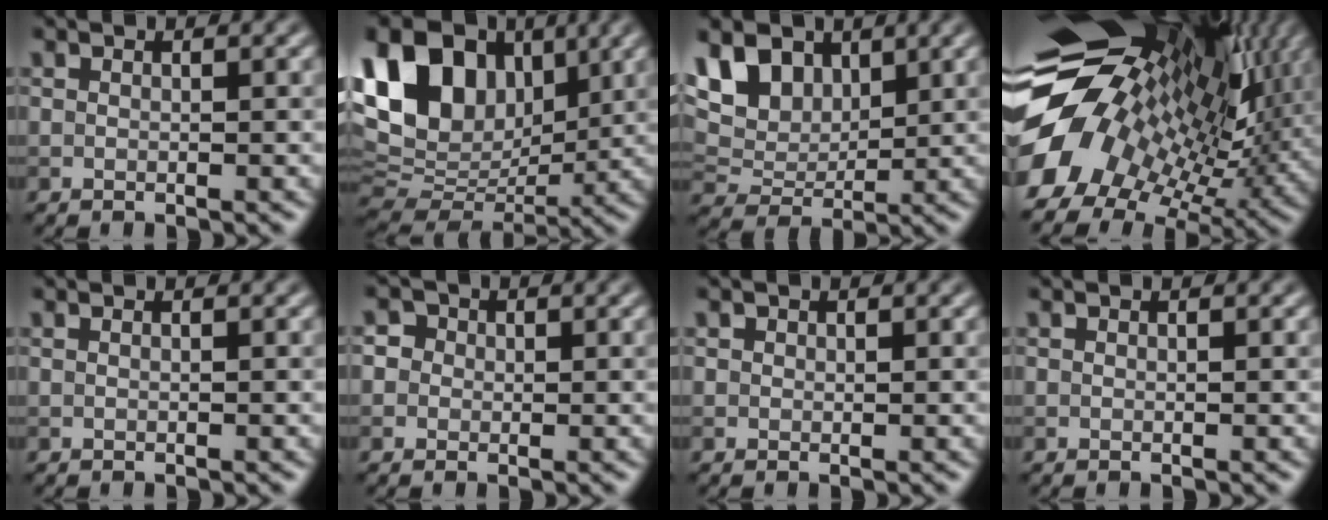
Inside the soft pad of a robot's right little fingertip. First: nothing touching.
{"total": 14.6, "force": [5.3, 9.8, 9.4], "torque": [-0.191, 0.038, 0.096]}
{"total": 8.1, "force": [4.2, 5.1, 4.7], "torque": [-0.112, 0.012, 0.068]}
{"total": 15.9, "force": [2.2, 10.7, 11.5], "torque": [-0.225, -0.009, 0.065]}
{"total": 0.0}
{"total": 3.3, "force": [1.0, 2.9, 1.1], "torque": [0.005, 0.018, -0.004]}
{"total": 0.7, "force": [0.3, 0.6, 0.1], "torque": [0.003, -0.003, 0.000]}
{"total": 0.0}